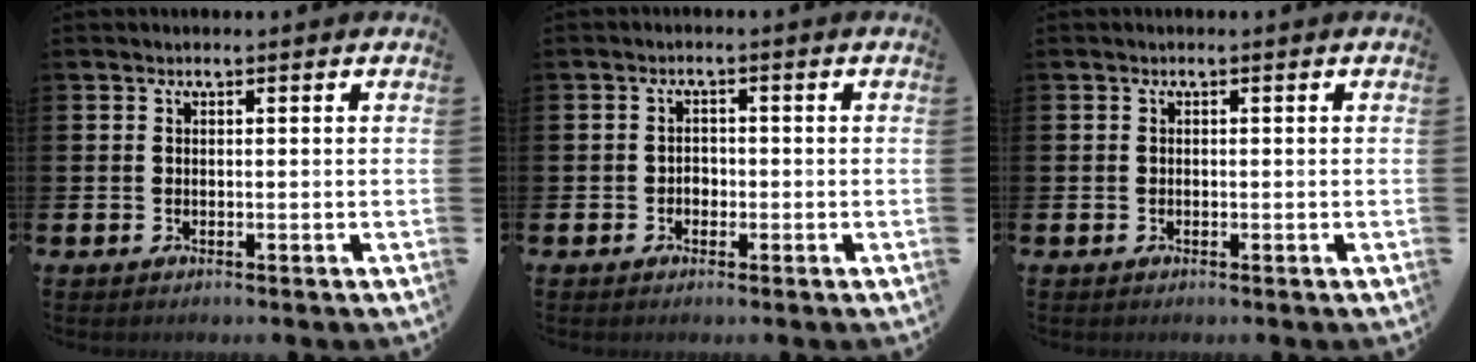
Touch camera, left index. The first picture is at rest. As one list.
[{"total": 1.5, "force": [-0.6, 1.3, 0.6], "torque": [-0.006, 0.001, -0.015]}, {"total": 0.0}]